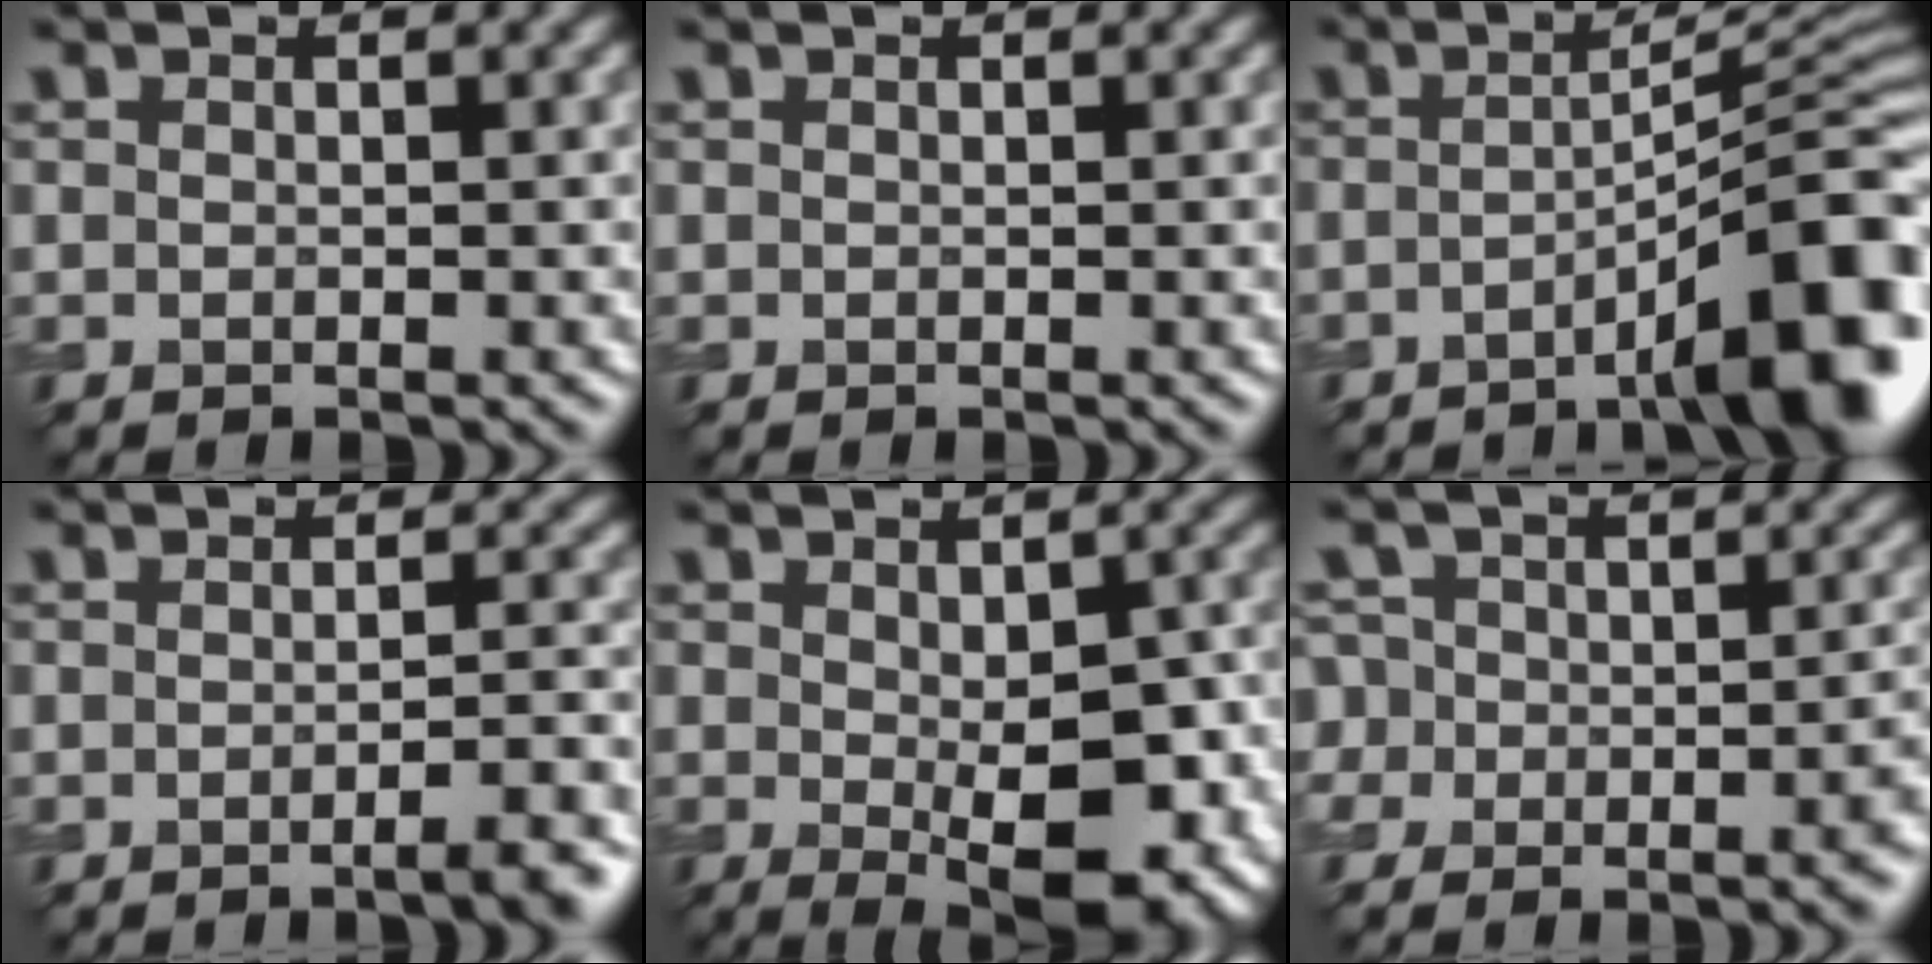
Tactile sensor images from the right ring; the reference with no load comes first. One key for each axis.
{"total": 0.0}
{"total": 10.3, "fx": -4.6, "fy": 1.8, "fz": 9.0, "tx": -0.105, "ty": 0.019, "tz": -0.065}
{"total": 3.6, "fx": -2.1, "fy": 0.6, "fz": 2.9, "tx": -0.029, "ty": 0.009, "tz": -0.028}
{"total": 7.3, "fx": -1.5, "fy": 2.8, "fz": 6.6, "tx": -0.101, "ty": -0.013, "tz": -0.002}
{"total": 5.3, "fx": -3.1, "fy": 3.8, "fz": 1.9, "tx": 0.006, "ty": 0.014, "tz": -0.050}